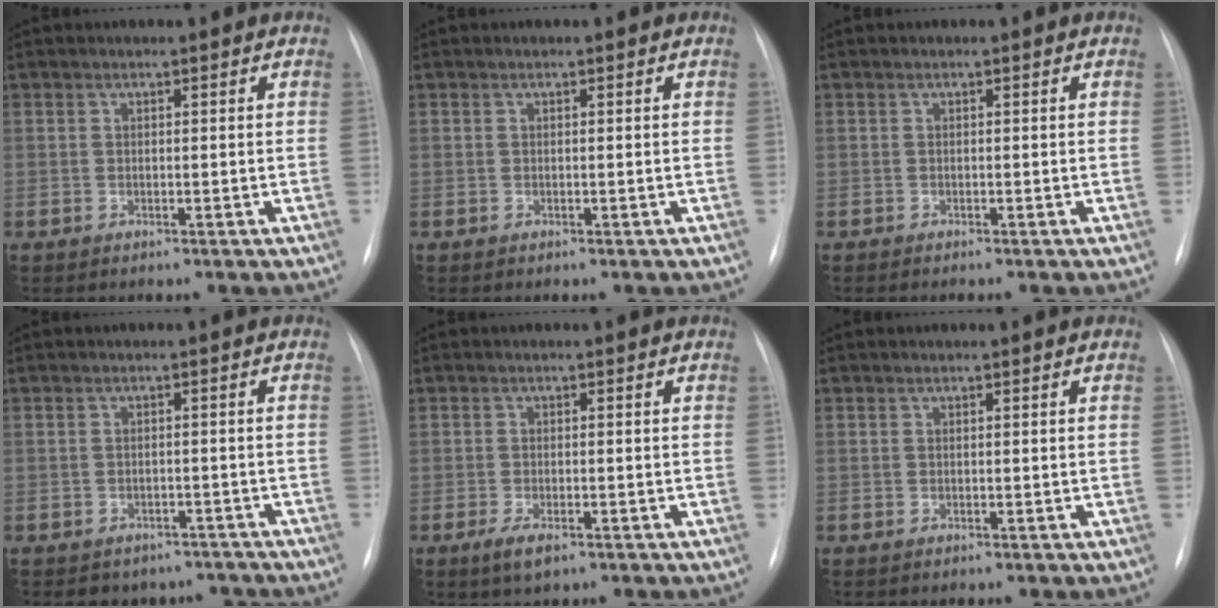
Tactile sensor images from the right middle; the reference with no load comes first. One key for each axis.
{"total": 0.0}
{"total": 0.5, "fx": -0.4, "fy": -0.1, "fz": 0.2, "tx": 0.001, "ty": -0.001, "tz": -0.008}
{"total": 6.4, "fx": -5.4, "fy": 3.4, "fz": 0.2, "tx": 0.012, "ty": 0.019, "tz": -0.058}
{"total": 3.0, "fx": -1.7, "fy": 0.9, "fz": 2.3, "tx": -0.051, "ty": -0.005, "tz": -0.028}
{"total": 0.0}